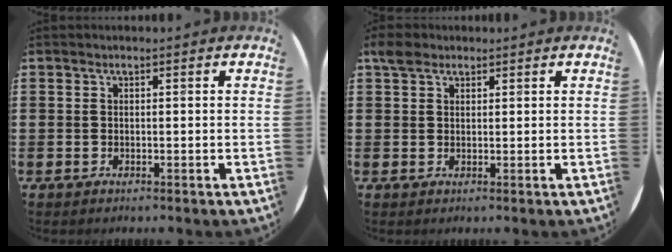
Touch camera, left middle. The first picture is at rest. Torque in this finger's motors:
{"motor_torque": [0.58, -0.46, -0.01, -0.01]}